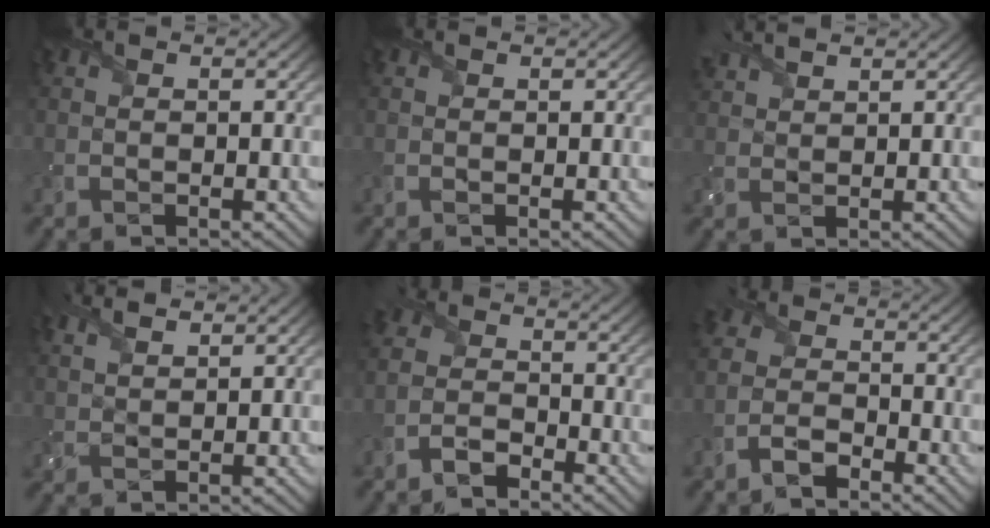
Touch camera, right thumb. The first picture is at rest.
{"total": 0.0}
{"total": 3.9, "force": [3.3, 0.9, 1.8], "torque": [-0.048, 0.015, 0.066]}
{"total": 3.9, "force": [3.0, 1.0, 2.3], "torque": [-0.044, 0.006, 0.050]}
{"total": 3.2, "force": [-2.5, 1.8, 1.1], "torque": [-0.023, 0.000, -0.063]}
{"total": 3.5, "force": [-2.5, 1.9, 1.6], "torque": [-0.031, -0.001, -0.064]}